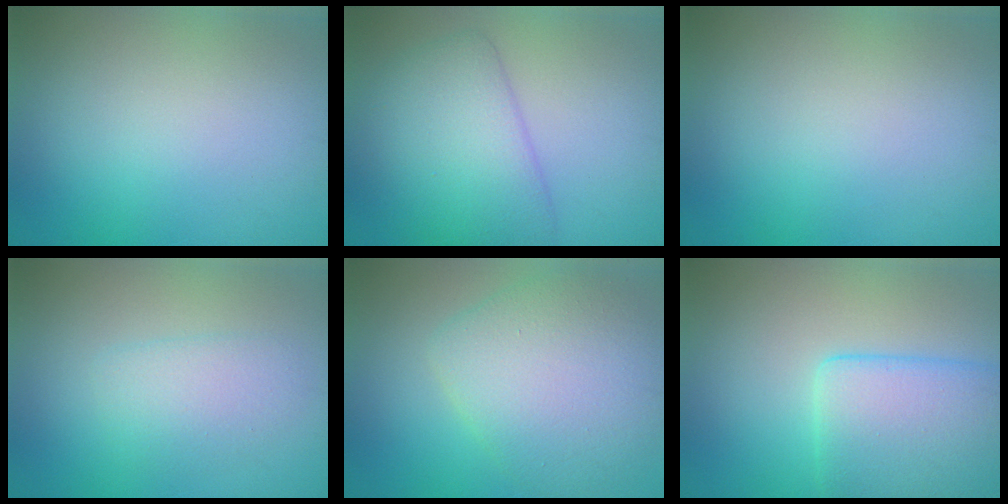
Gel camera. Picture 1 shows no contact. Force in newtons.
{"total": 5.9, "press": 5.9, "slide": 0.3}
{"total": 0.0}
{"total": 2.4, "press": 2.4, "slide": 0.1}
{"total": 6.4, "press": 6.4, "slide": 0.5}
{"total": 6.7, "press": 6.7, "slide": 0.3}